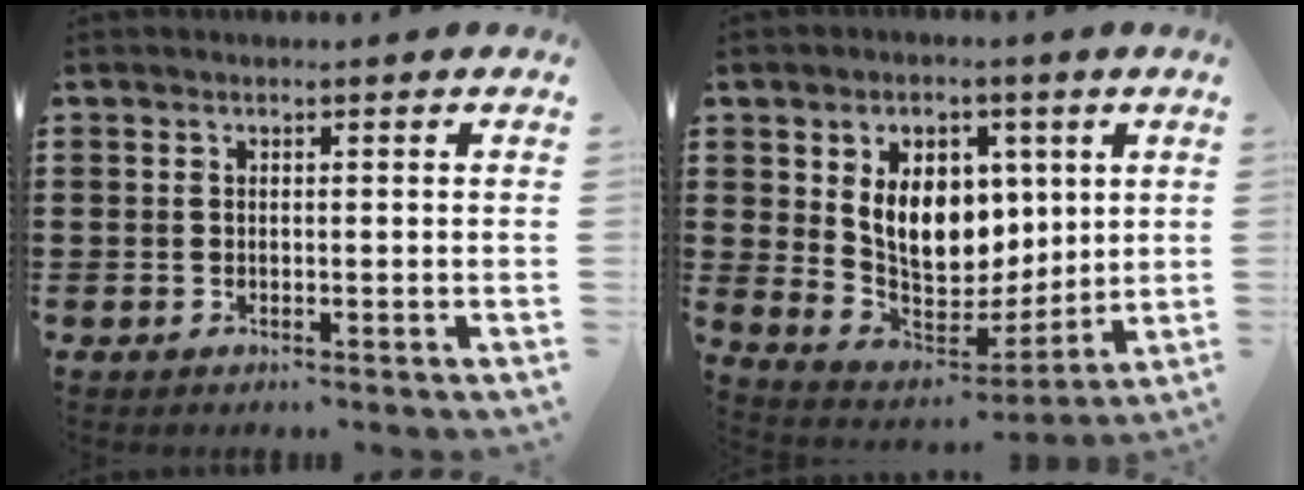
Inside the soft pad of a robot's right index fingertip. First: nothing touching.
{"total": 10.1, "force": [2.7, 7.7, 6.0], "torque": [-0.117, -0.002, 0.050]}